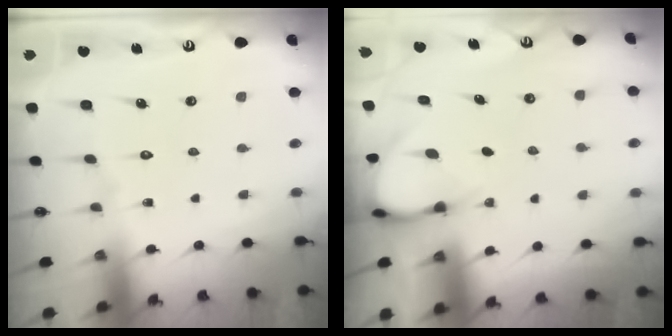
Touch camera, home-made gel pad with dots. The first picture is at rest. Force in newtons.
{"total": 4.0, "press": 4.0, "slide": 0.3}